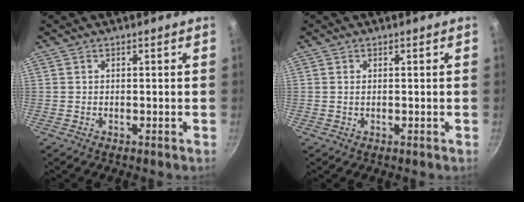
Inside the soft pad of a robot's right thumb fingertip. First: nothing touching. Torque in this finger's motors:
{"motor_torque": [-0.71, -0.12, -0.40, 0.10, 0.05]}